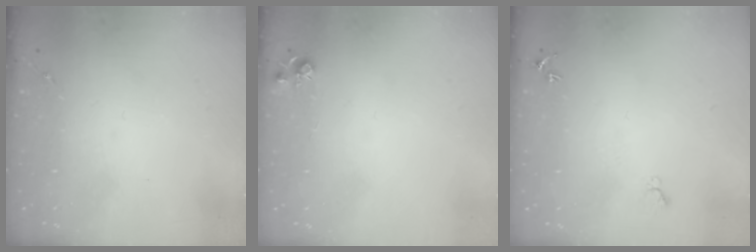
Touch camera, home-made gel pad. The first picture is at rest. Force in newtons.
{"total": 5.1, "press": 5.0, "slide": 0.5}
{"total": 4.8, "press": 4.8, "slide": 0.6}